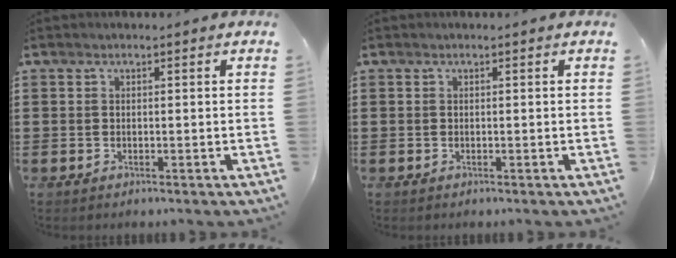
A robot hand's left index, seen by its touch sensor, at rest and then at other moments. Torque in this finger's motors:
{"motor_torque": [0.00, 0.00, 0.00, 0.00]}